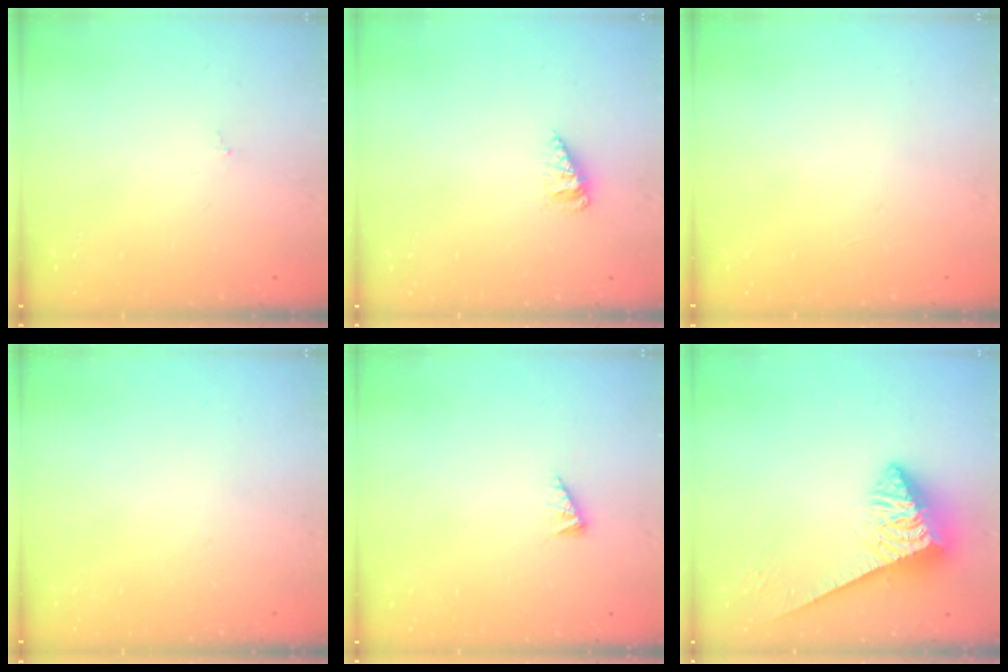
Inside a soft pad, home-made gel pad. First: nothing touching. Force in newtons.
{"total": 3.0, "press": 2.9, "slide": 0.2}
{"total": 0.0}
{"total": 0.0}
{"total": 2.8, "press": 2.8, "slide": 0.3}
{"total": 5.3, "press": 5.2, "slide": 0.8}